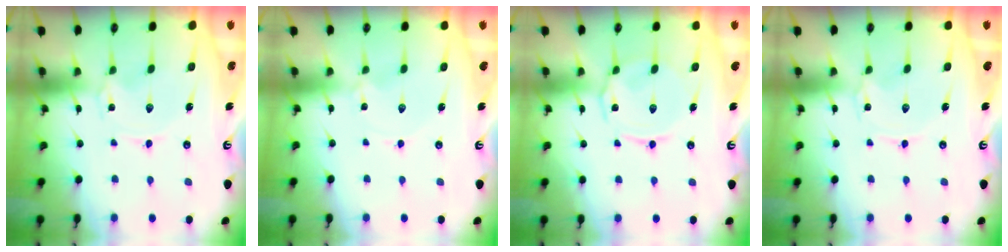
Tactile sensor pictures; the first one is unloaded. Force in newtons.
{"total": 0.0}
{"total": 4.4, "press": 4.4, "slide": 0.3}
{"total": 0.0}